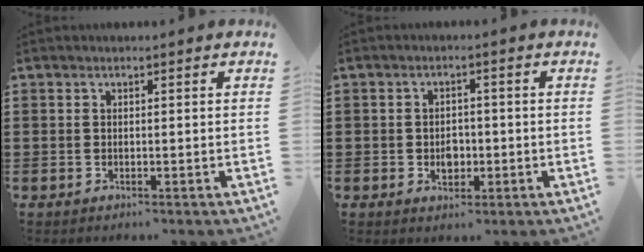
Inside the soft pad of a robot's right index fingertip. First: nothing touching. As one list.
[{"total": 2.8, "force": [-0.6, 2.2, 1.7], "torque": [-0.029, 0.001, -0.015]}]